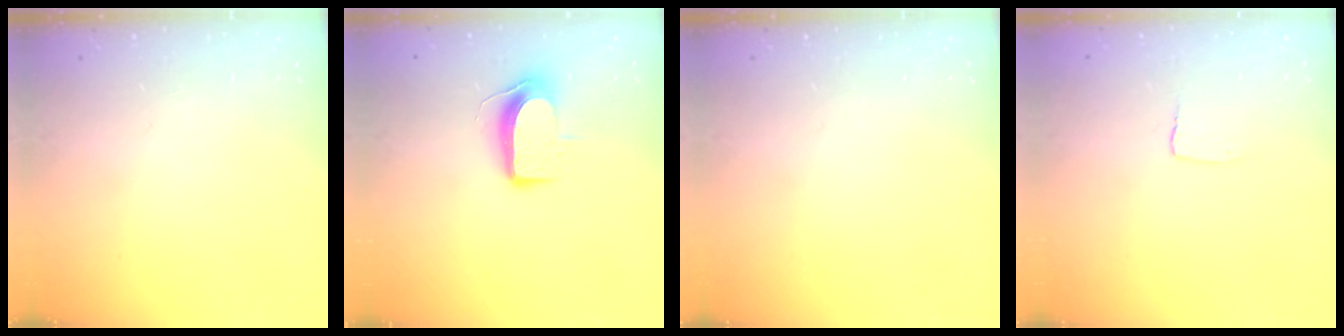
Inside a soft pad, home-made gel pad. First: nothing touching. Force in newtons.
{"total": 8.7, "press": 8.6, "slide": 0.7}
{"total": 0.0}
{"total": 2.7, "press": 2.7, "slide": 0.2}